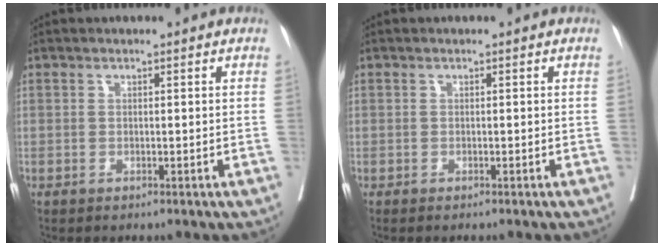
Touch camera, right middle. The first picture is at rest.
{"total": 1.3, "force": [-1.1, 0.0, 0.6], "torque": [-0.007, -0.001, -0.015]}